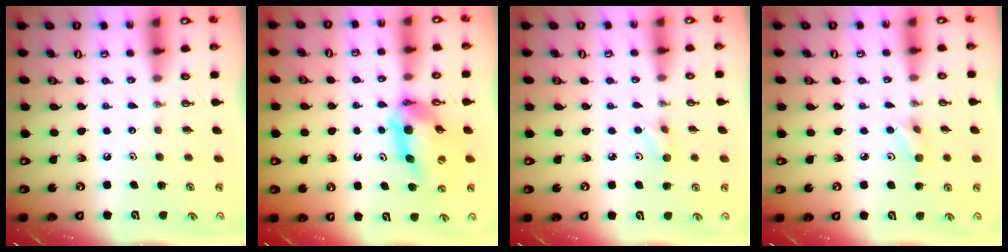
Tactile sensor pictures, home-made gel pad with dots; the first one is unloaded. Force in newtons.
{"total": 11.8, "press": 11.7, "slide": 1.2}
{"total": 5.0, "press": 4.9, "slide": 0.8}
{"total": 5.0, "press": 4.9, "slide": 1.0}